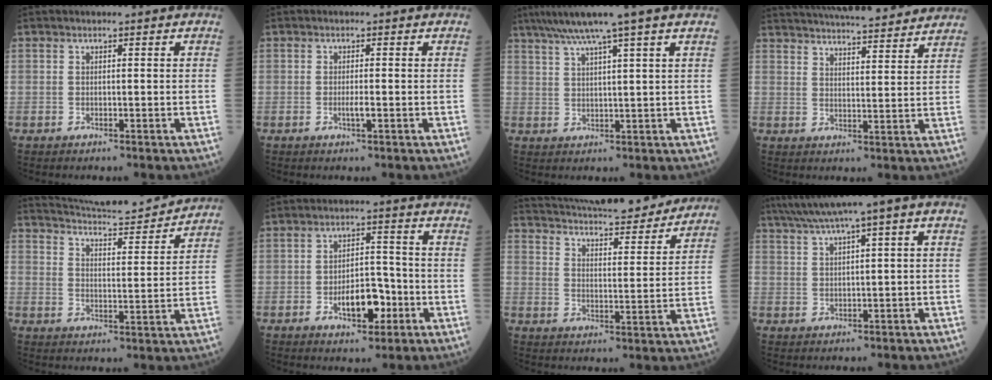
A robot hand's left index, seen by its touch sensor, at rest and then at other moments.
{"total": 1.4, "force": [-0.5, 0.0, 1.3], "torque": [-0.027, -0.005, -0.010]}
{"total": 9.0, "force": [6.6, -1.4, 5.9], "torque": [-0.100, 0.024, 0.099]}
{"total": 22.2, "force": [20.3, 3.1, 8.5], "torque": [-0.138, 0.017, 0.273]}
{"total": 15.6, "force": [15.1, 0.7, 3.9], "torque": [-0.070, -0.014, 0.212]}
{"total": 7.2, "force": [-3.0, 3.4, 5.6], "torque": [-0.093, 0.009, -0.049]}
{"total": 22.4, "force": [20.4, 3.6, 8.5], "torque": [-0.143, -0.007, 0.278]}
{"total": 7.4, "force": [4.0, 0.1, 6.3], "torque": [-0.114, 0.033, 0.069]}